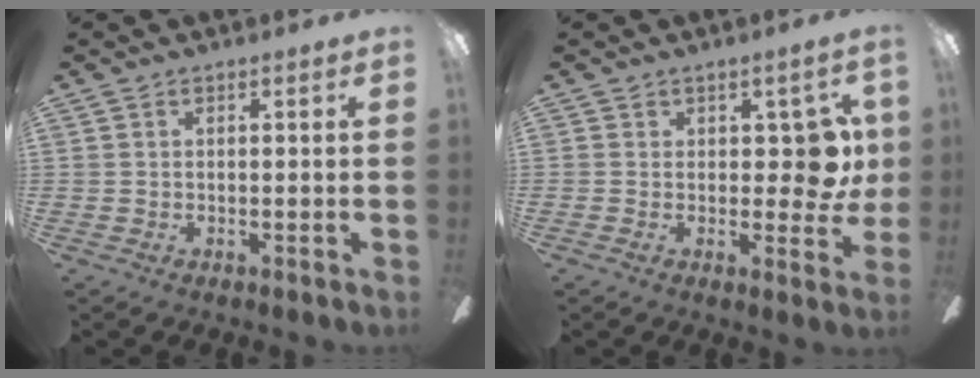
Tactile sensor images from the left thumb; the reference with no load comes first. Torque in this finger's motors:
{"motor_torque": [0.02, 0.01, -0.01, -0.04, 0.01]}